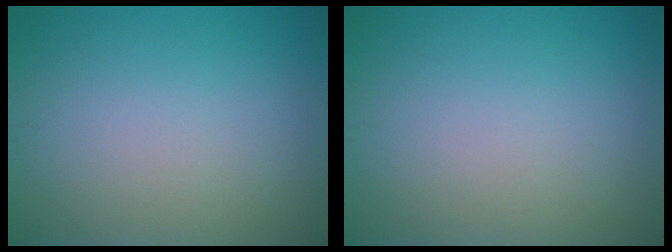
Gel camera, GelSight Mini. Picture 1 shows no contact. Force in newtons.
{"total": 0.0}